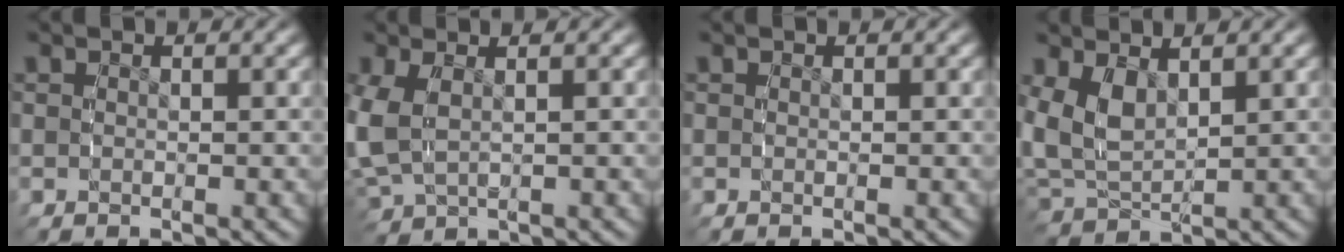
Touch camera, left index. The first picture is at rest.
{"total": 3.9, "force": [0.1, 3.0, 2.5], "torque": [-0.079, -0.010, 0.016]}
{"total": 0.0}
{"total": 5.5, "force": [1.0, 4.3, 3.3], "torque": [-0.095, -0.020, 0.026]}